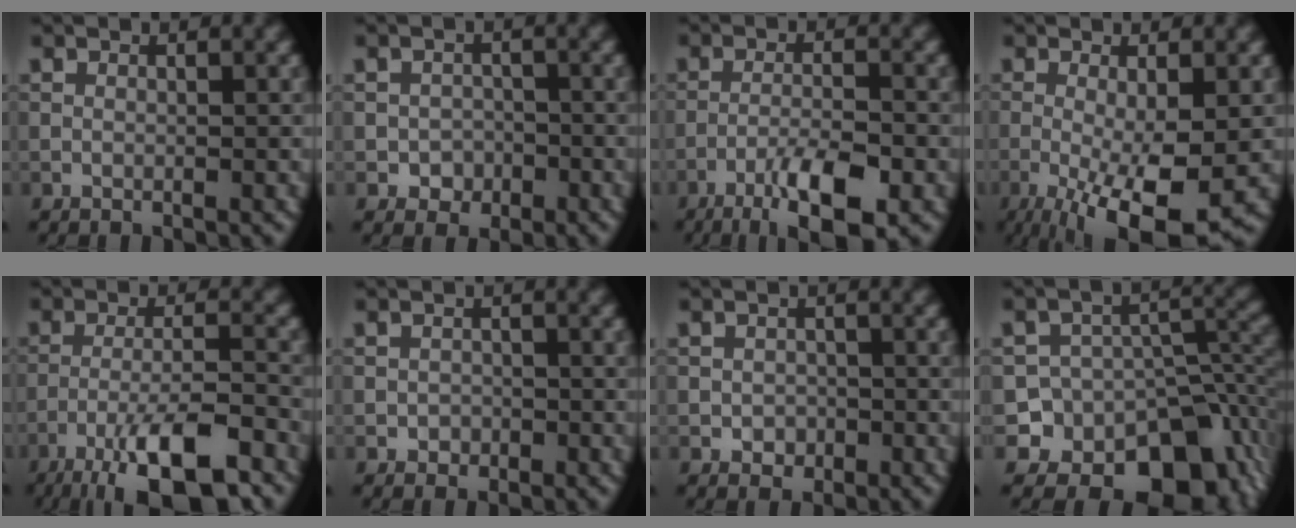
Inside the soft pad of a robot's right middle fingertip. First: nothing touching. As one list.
[{"total": 2.1, "force": [-0.9, 1.8, 0.6], "torque": [0.001, 0.000, -0.019]}, {"total": 6.5, "force": [-3.9, 1.3, 5.1], "torque": [-0.091, 0.002, -0.066]}, {"total": 8.3, "force": [-2.7, 2.2, 7.6], "torque": [-0.137, -0.020, -0.035]}, {"total": 9.9, "force": [-6.4, 2.3, 7.2], "torque": [-0.118, 0.004, -0.114]}, {"total": 1.3, "force": [-0.6, 1.1, 0.3], "torque": [0.003, -0.001, -0.013]}, {"total": 1.6, "force": [-0.5, 1.4, 0.7], "torque": [-0.006, -0.003, -0.012]}, {"total": 13.7, "force": [-8.6, 9.3, 5.2], "torque": [-0.076, 0.006, -0.114]}]